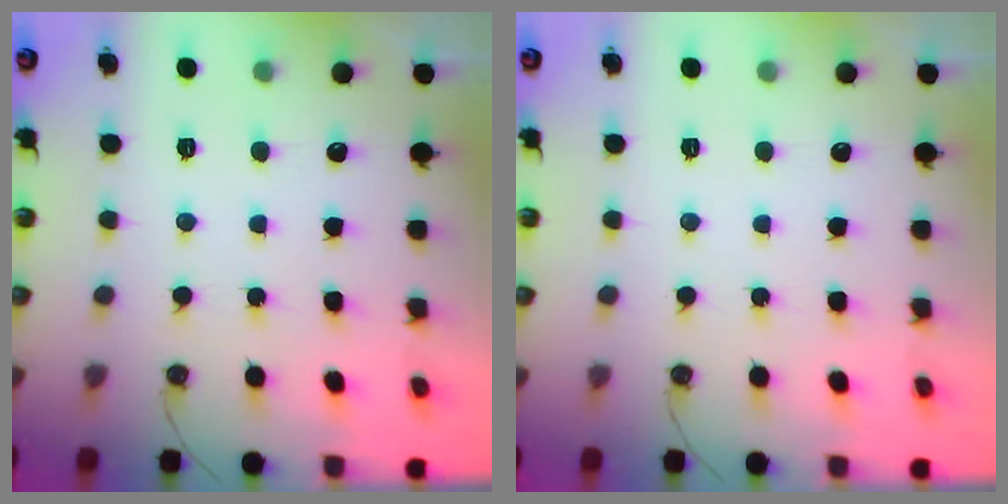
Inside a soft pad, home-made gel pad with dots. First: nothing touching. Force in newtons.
{"total": 0.0}